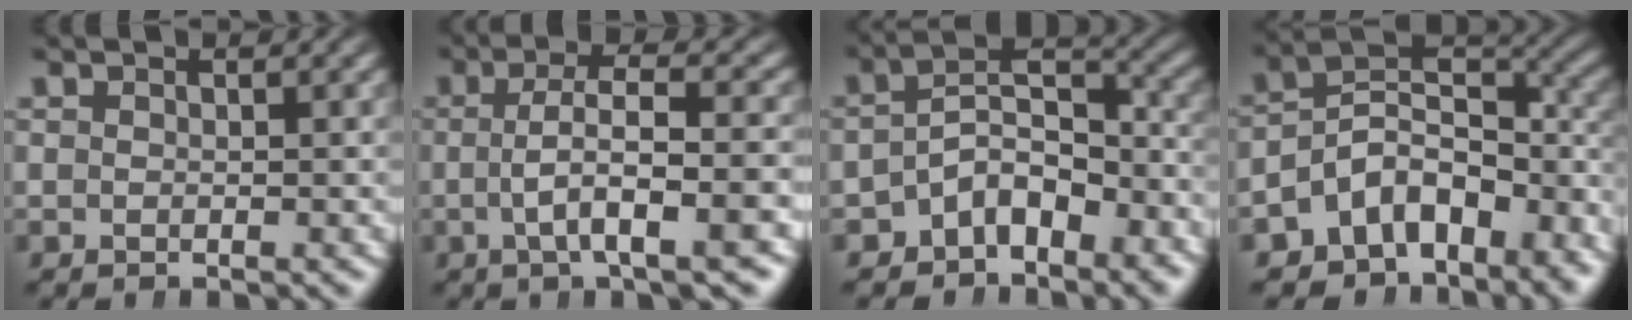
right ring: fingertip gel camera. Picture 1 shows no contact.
{"total": 5.1, "force": [-0.9, 0.9, 4.9], "torque": [-0.081, 0.003, -0.011]}
{"total": 5.6, "force": [-2.4, 3.8, 3.3], "torque": [-0.056, -0.020, -0.034]}
{"total": 13.4, "force": [-5.3, 9.3, 8.0], "torque": [-0.133, -0.035, -0.076]}